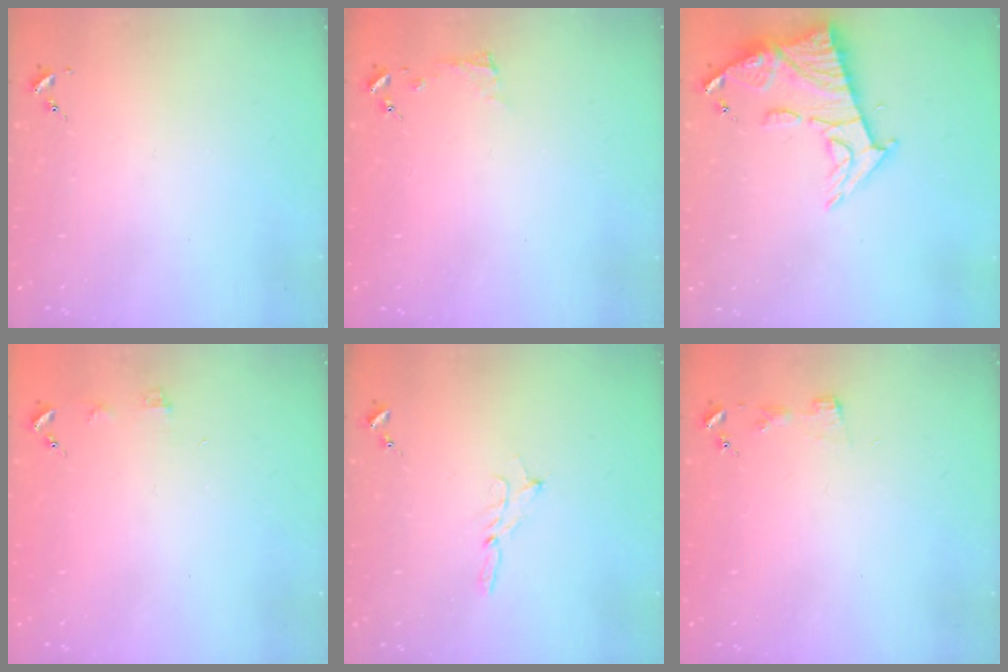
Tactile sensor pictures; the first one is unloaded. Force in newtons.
{"total": 3.8, "press": 3.7, "slide": 0.4}
{"total": 13.0, "press": 12.9, "slide": 1.4}
{"total": 3.9, "press": 3.8, "slide": 0.5}
{"total": 2.3, "press": 2.3, "slide": 0.2}
{"total": 2.9, "press": 2.9, "slide": 0.3}